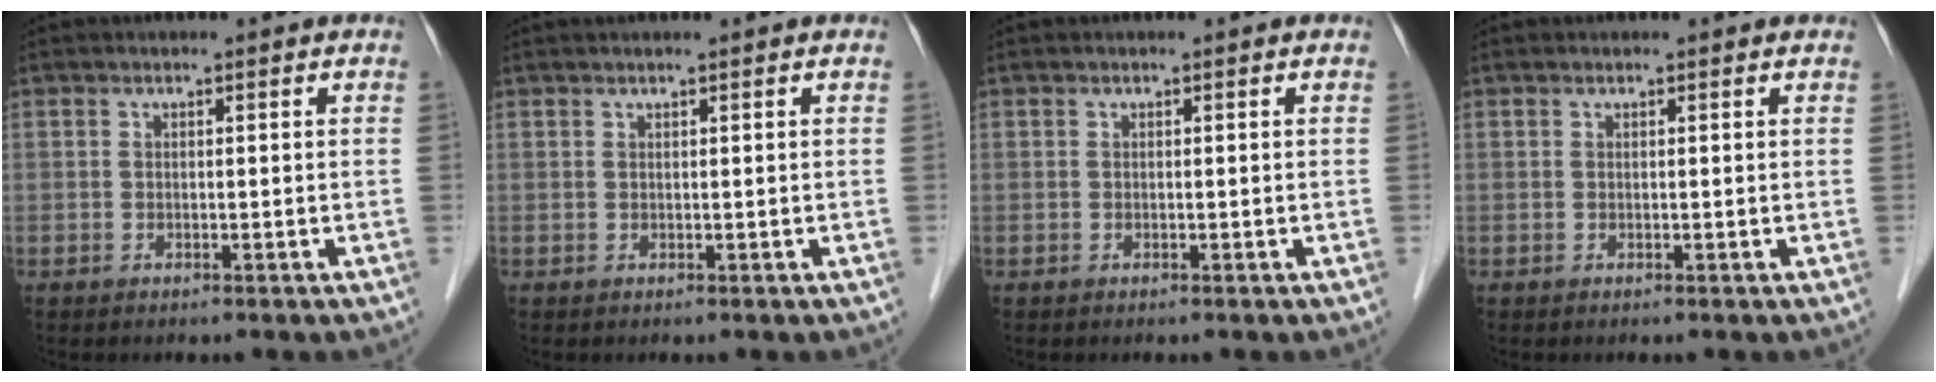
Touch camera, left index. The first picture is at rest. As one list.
[{"total": 1.3, "force": [1.0, -0.3, 0.8], "torque": [-0.020, 0.014, 0.023]}, {"total": 0.0}, {"total": 0.8, "force": [0.6, 0.0, 0.4], "torque": [-0.014, 0.015, 0.014]}]